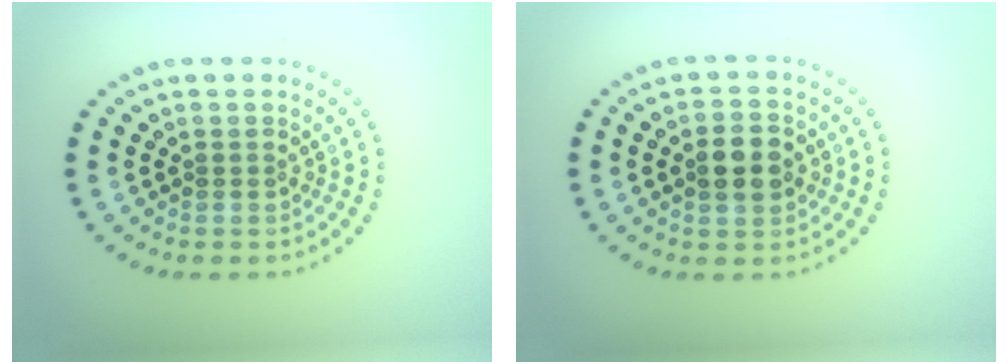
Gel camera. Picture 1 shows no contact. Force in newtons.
{"total": 3.6, "press": 3.6, "slide": 0.1}